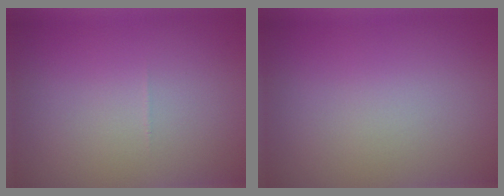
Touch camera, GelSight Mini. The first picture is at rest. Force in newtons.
{"total": 0.0}